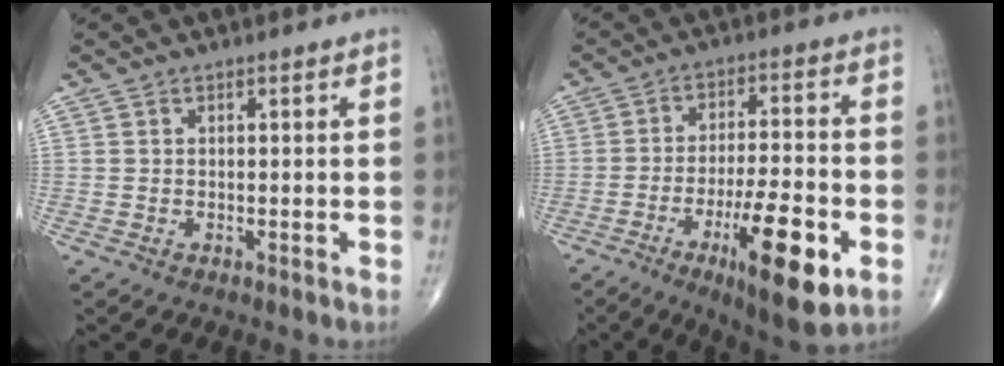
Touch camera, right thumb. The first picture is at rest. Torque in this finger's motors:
{"motor_torque": [2.61, 2.43, 1.66, -0.79, 0.18]}